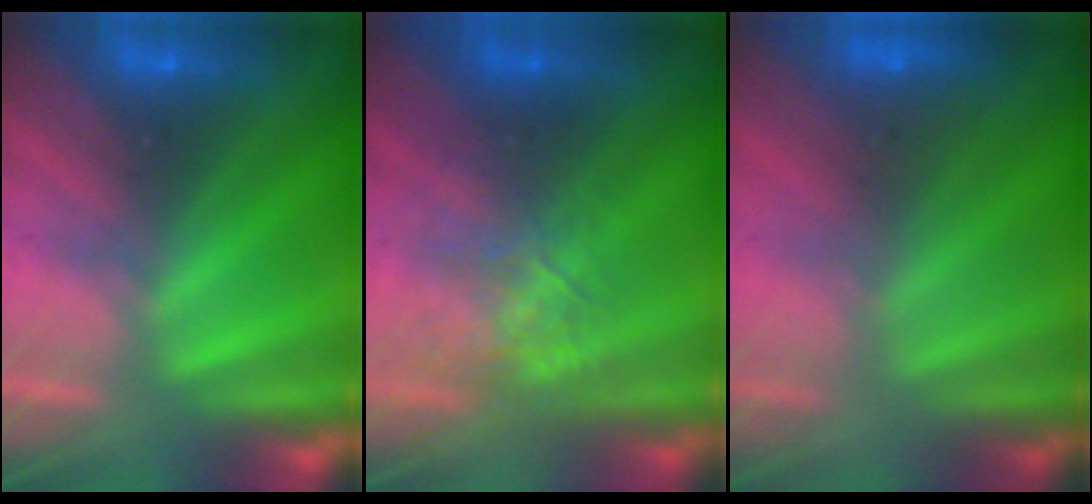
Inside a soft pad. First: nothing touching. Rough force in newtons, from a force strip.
{"total": 2.6}
{"total": 2.4}